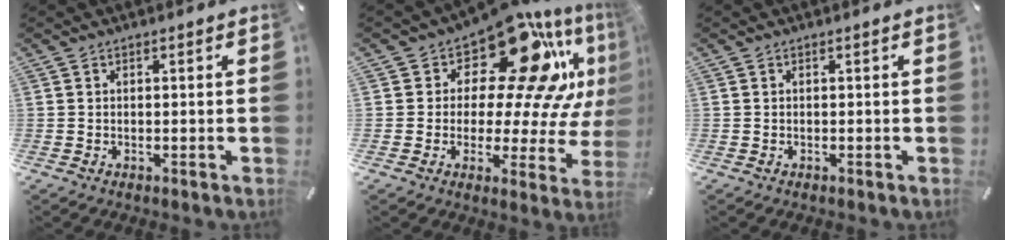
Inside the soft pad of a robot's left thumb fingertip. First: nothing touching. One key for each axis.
{"total": 19.6, "fx": 11.2, "fy": 9.4, "fz": 13.1, "tx": -0.188, "ty": -0.100, "tz": 0.183}
{"total": 0.0}